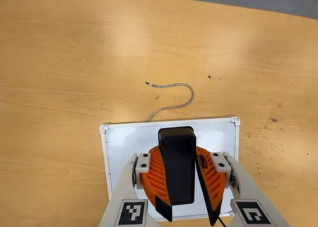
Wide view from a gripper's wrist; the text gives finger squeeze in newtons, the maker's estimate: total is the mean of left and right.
{"total": 11.5, "left": 10.4, "right": 12.6}